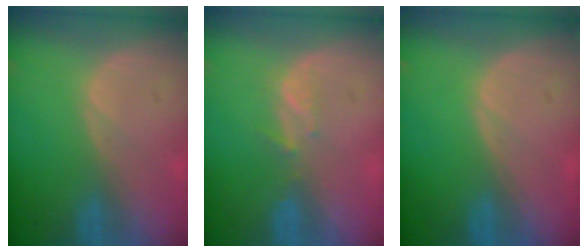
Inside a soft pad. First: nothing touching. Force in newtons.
{"total": 1.9, "press": 1.8, "slide": 0.7}
{"total": 0.0}